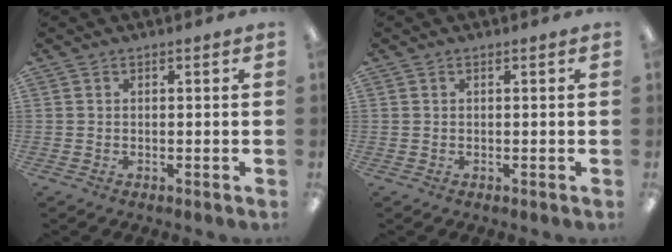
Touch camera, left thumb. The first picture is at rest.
{"total": 0.0}